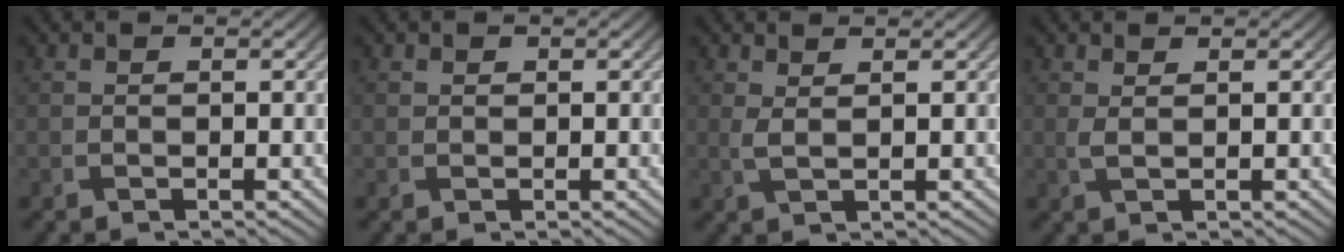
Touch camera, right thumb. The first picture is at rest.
{"total": 0.0}
{"total": 1.5, "force": [0.9, 0.2, 1.2], "torque": [-0.034, 0.000, 0.019]}
{"total": 1.1, "force": [0.5, 0.1, 1.0], "torque": [-0.031, 0.001, 0.012]}